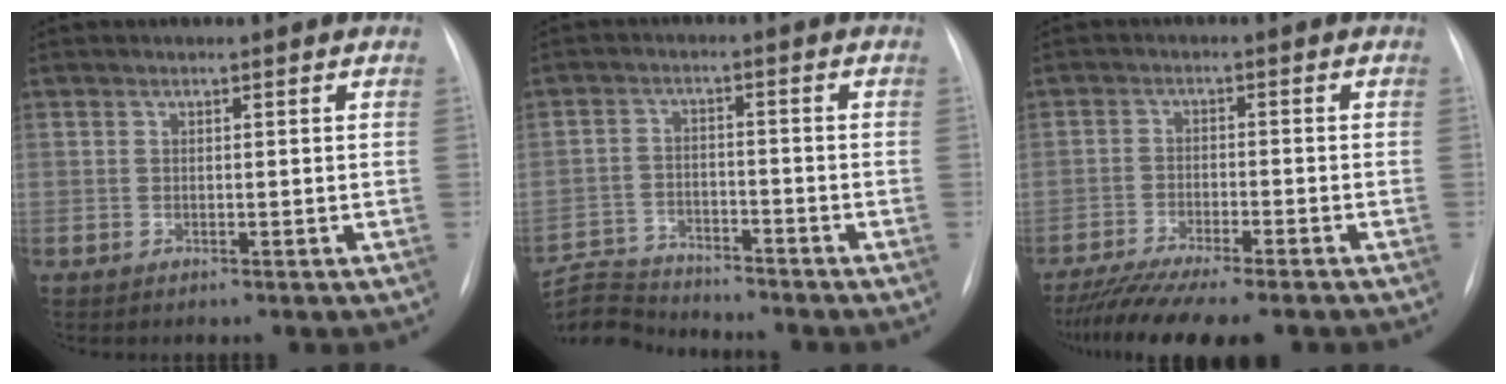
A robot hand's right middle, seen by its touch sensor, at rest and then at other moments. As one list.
[{"total": 9.3, "force": [-9.3, 0.7, 0.3], "torque": [-0.020, 0.008, -0.169]}, {"total": 11.1, "force": [-9.3, 0.6, 5.9], "torque": [-0.095, -0.022, -0.145]}]